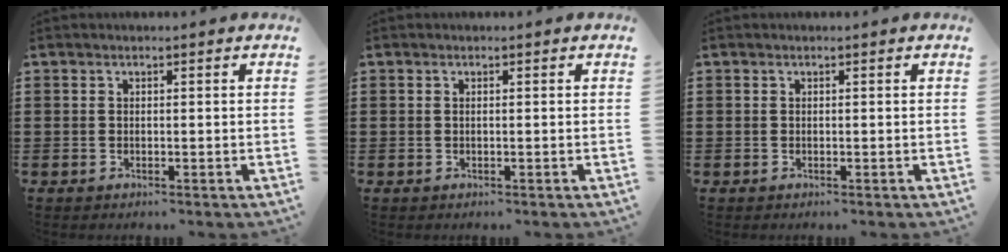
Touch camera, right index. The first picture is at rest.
{"total": 0.0}
{"total": 0.0}